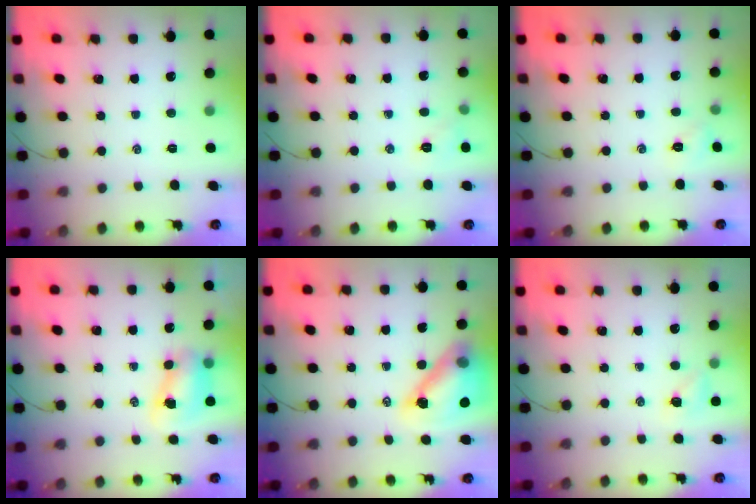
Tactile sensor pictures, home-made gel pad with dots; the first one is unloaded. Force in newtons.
{"total": 5.6, "press": 5.4, "slide": 1.5}
{"total": 2.1, "press": 2.1, "slide": 0.6}
{"total": 8.0, "press": 8.0, "slide": 1.1}
{"total": 14.4, "press": 13.8, "slide": 4.2}
{"total": 4.8, "press": 4.6, "slide": 1.3}